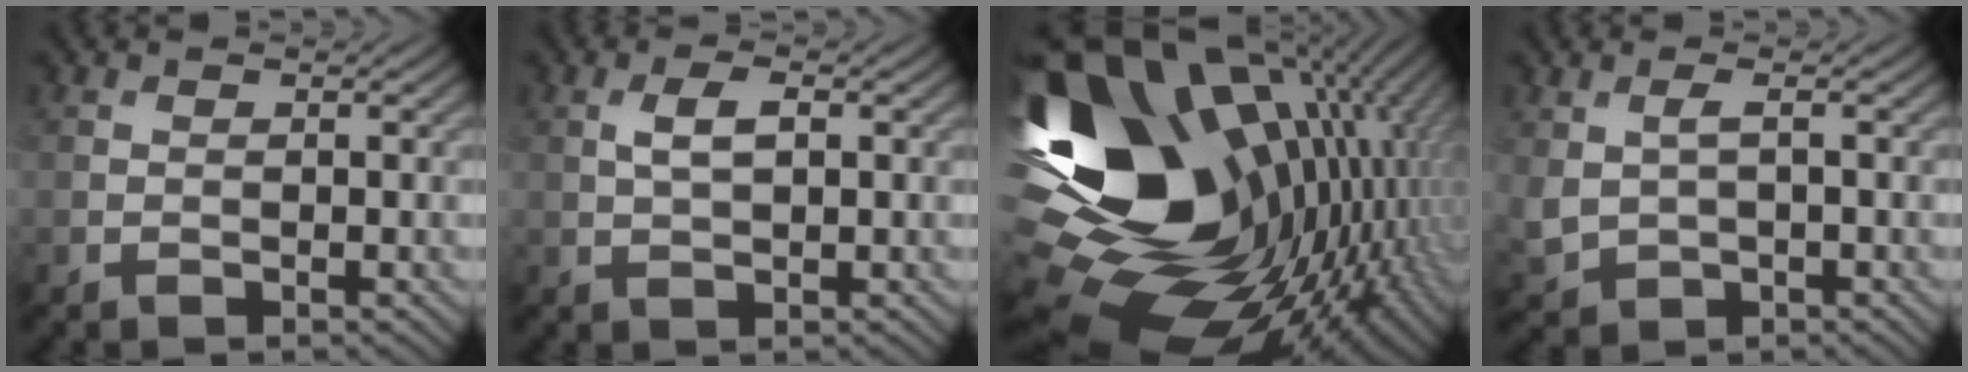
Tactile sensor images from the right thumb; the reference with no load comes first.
{"total": 2.8, "force": [0.6, 1.2, 2.5], "torque": [-0.055, 0.002, 0.012]}
{"total": 21.6, "force": [0.2, 14.9, 15.7], "torque": [-0.324, -0.021, 0.013]}
{"total": 3.3, "force": [0.5, 1.9, 2.7], "torque": [-0.070, -0.005, 0.017]}